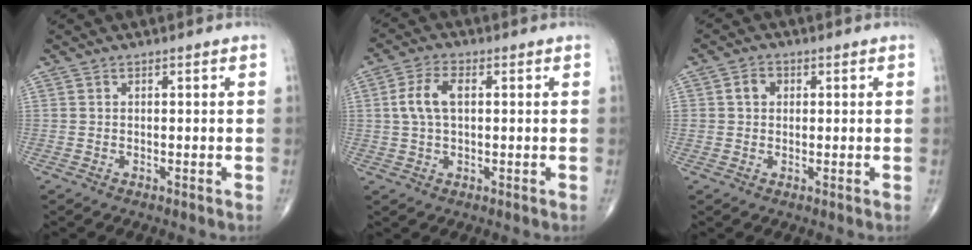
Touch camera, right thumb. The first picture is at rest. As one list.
[{"total": 6.2, "force": [1.0, 3.3, 5.1], "torque": [-0.114, 0.013, 0.017]}, {"total": 2.9, "force": [0.6, 2.4, 1.5], "torque": [-0.017, 0.005, 0.009]}]